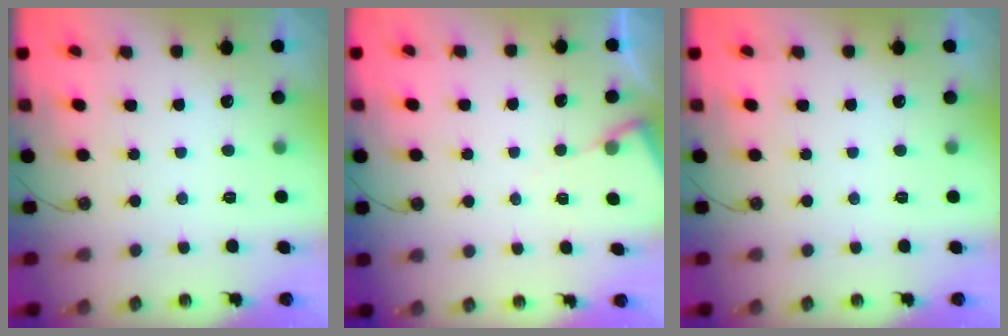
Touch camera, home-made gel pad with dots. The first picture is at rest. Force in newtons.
{"total": 4.7, "press": 4.6, "slide": 0.6}
{"total": 0.0}